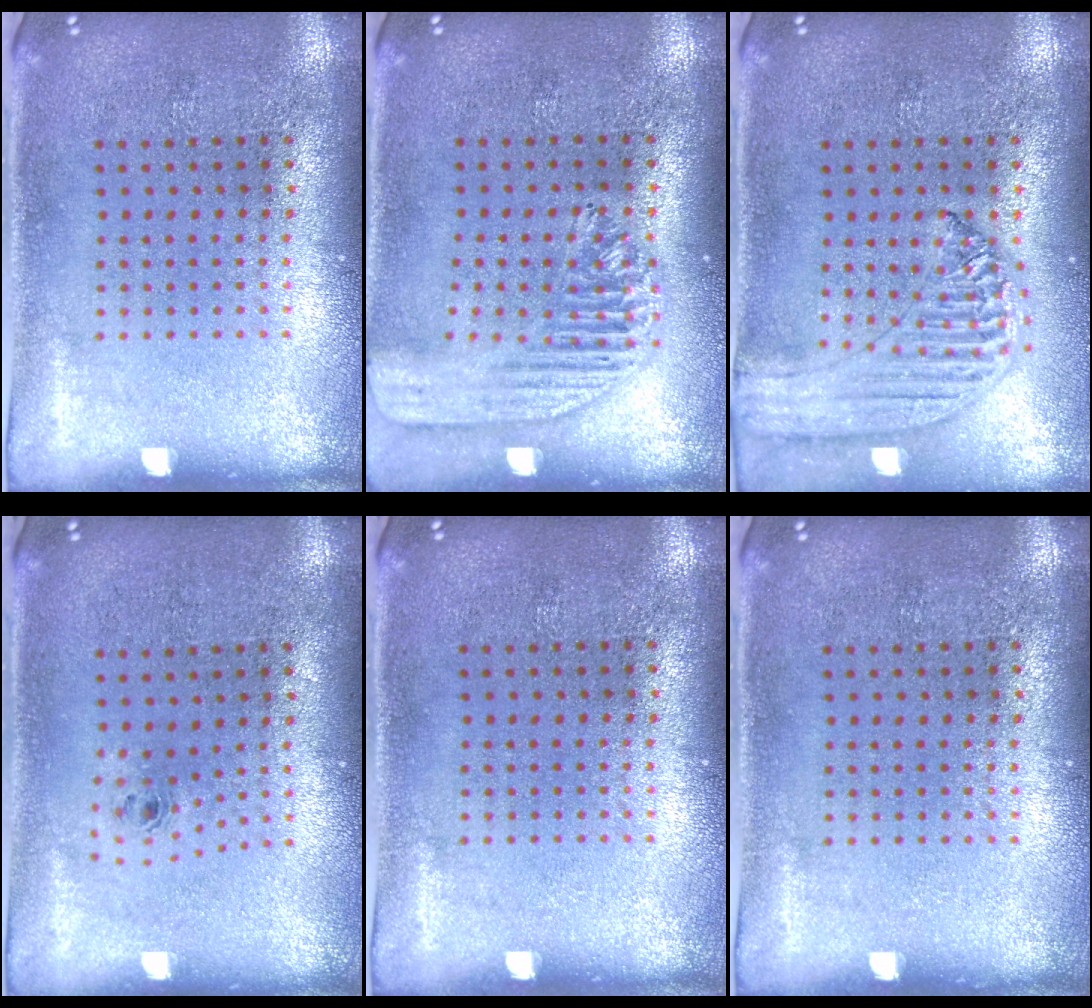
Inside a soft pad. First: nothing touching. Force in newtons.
{"total": 1.8, "press": 1.6, "slide": 0.8}
{"total": 1.3, "press": 1.2, "slide": 0.2}
{"total": 0.7, "press": 0.4, "slide": 0.6}
{"total": 0.0}
{"total": 0.0}